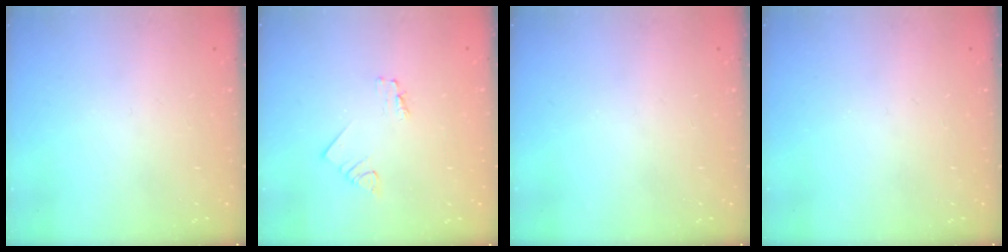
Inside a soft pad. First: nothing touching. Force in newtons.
{"total": 1.2, "press": 1.2, "slide": 0.0}
{"total": 0.0}
{"total": 0.0}